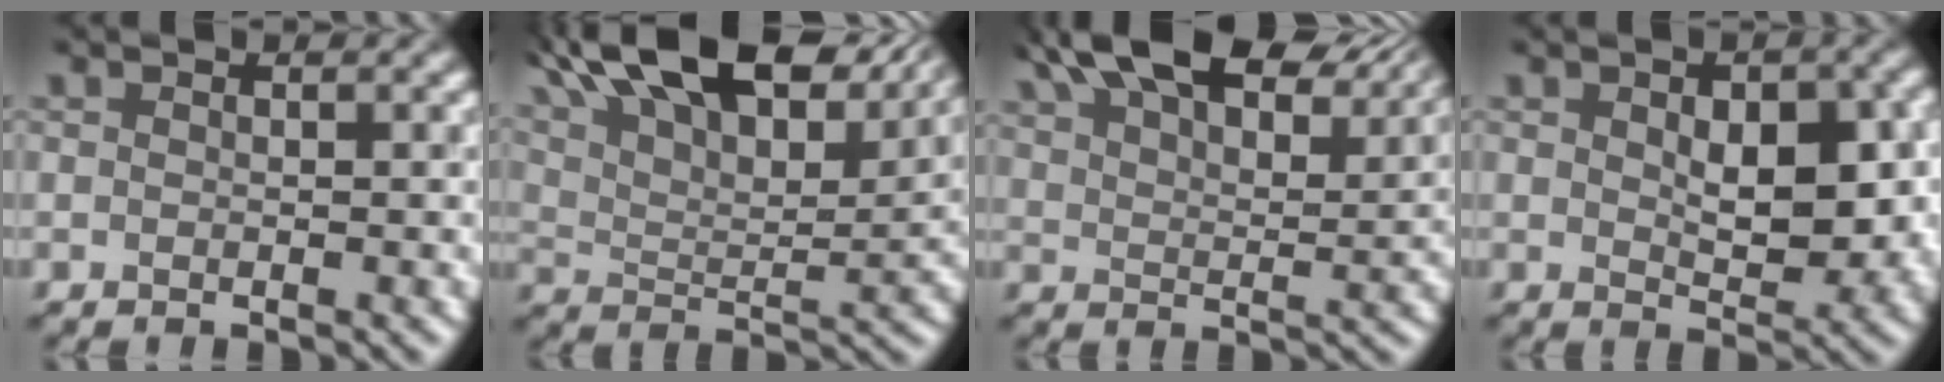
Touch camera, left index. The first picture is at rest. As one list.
[{"total": 15.7, "force": [11.4, 5.4, 9.3], "torque": [-0.155, 0.032, 0.175]}, {"total": 13.4, "force": [10.1, 4.6, 7.5], "torque": [-0.117, 0.035, 0.142]}, {"total": 5.7, "force": [0.4, 3.1, 4.8], "torque": [-0.066, 0.000, 0.013]}]